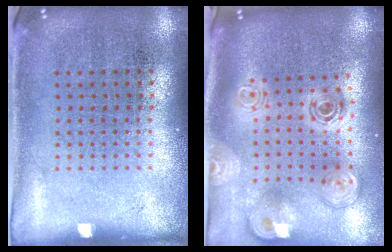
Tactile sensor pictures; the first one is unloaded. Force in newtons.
{"total": 2.8, "press": 1.9, "slide": 2.0}